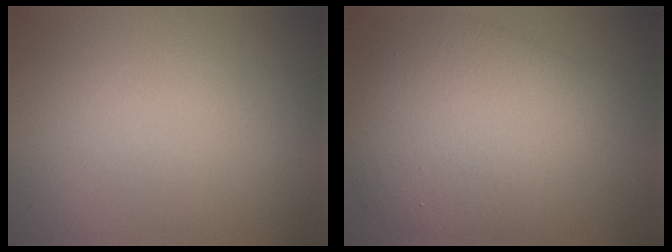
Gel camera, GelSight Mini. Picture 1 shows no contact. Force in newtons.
{"total": 8.2, "press": 8.2, "slide": 0.3}